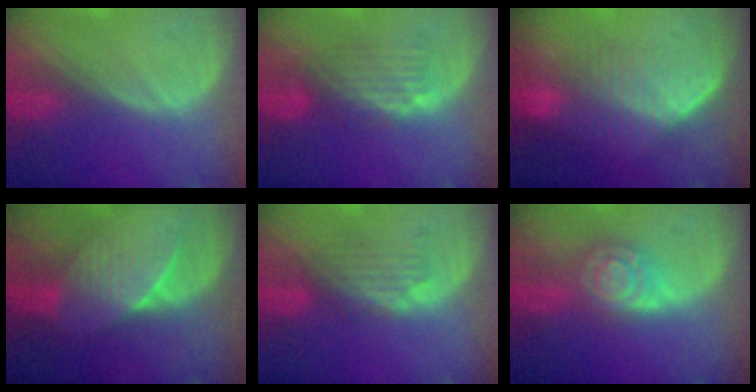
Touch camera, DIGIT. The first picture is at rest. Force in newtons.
{"total": 5.0, "press": 4.2, "slide": 2.7}
{"total": 7.0, "press": 6.4, "slide": 3.0}
{"total": 6.9, "press": 6.6, "slide": 2.1}
{"total": 4.0, "press": 3.6, "slide": 1.8}
{"total": 6.6, "press": 6.5, "slide": 0.5}